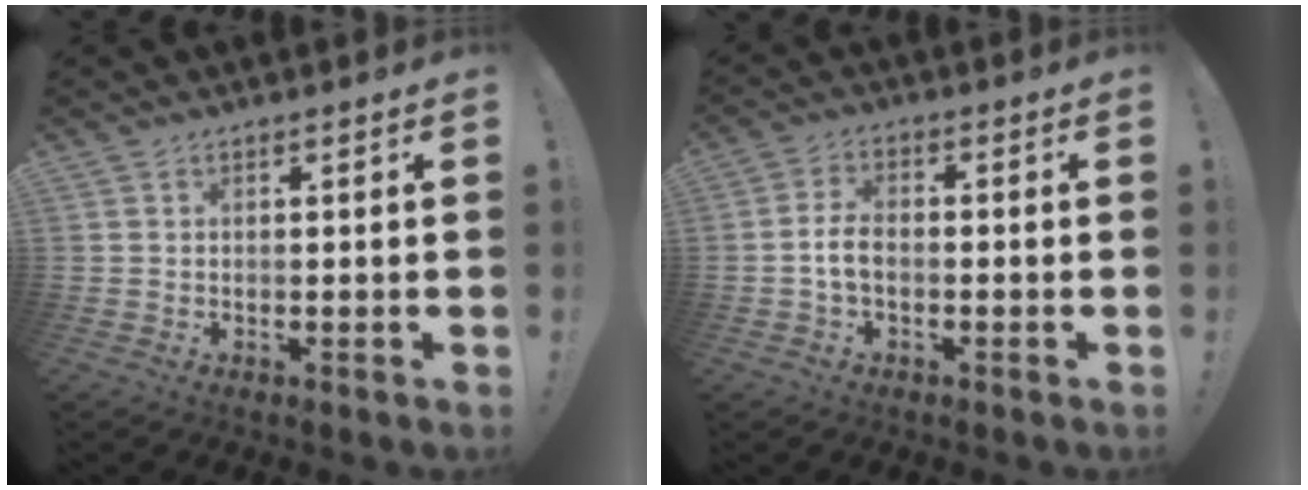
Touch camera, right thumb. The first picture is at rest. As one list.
[{"total": 5.3, "force": [-1.3, 2.9, 4.3], "torque": [-0.098, 0.009, -0.025]}]